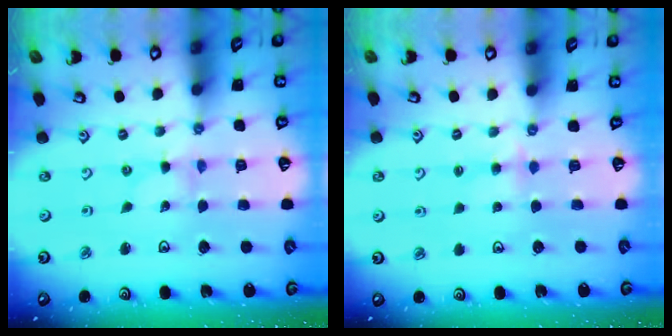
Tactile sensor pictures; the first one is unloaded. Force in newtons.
{"total": 2.6, "press": 2.5, "slide": 0.4}